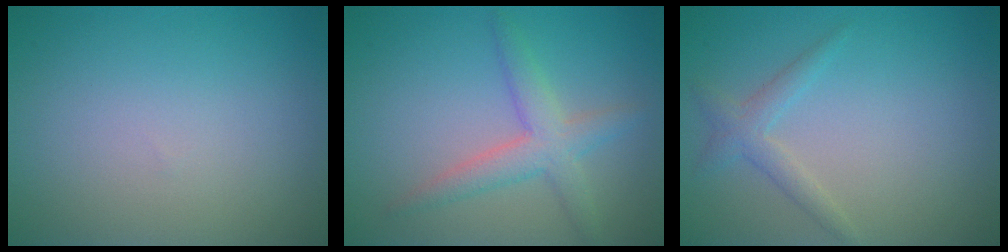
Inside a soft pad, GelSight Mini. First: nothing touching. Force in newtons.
{"total": 3.3, "press": 3.3, "slide": 0.3}
{"total": 1.8, "press": 1.8, "slide": 0.1}